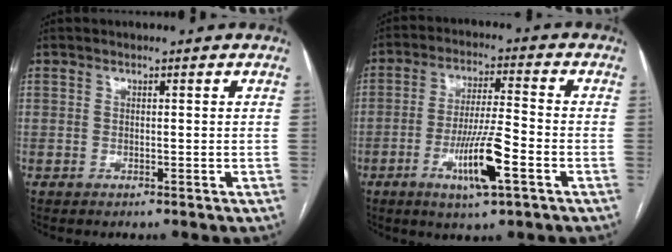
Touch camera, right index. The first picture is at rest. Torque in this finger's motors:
{"motor_torque": [1.84, -0.30, 1.05, 0.21]}